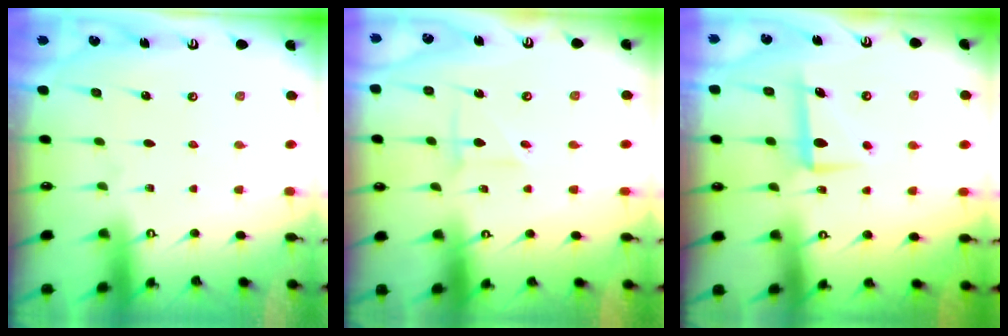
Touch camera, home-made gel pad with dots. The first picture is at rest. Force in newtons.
{"total": 2.4, "press": 2.4, "slide": 0.2}
{"total": 7.9, "press": 7.7, "slide": 1.7}